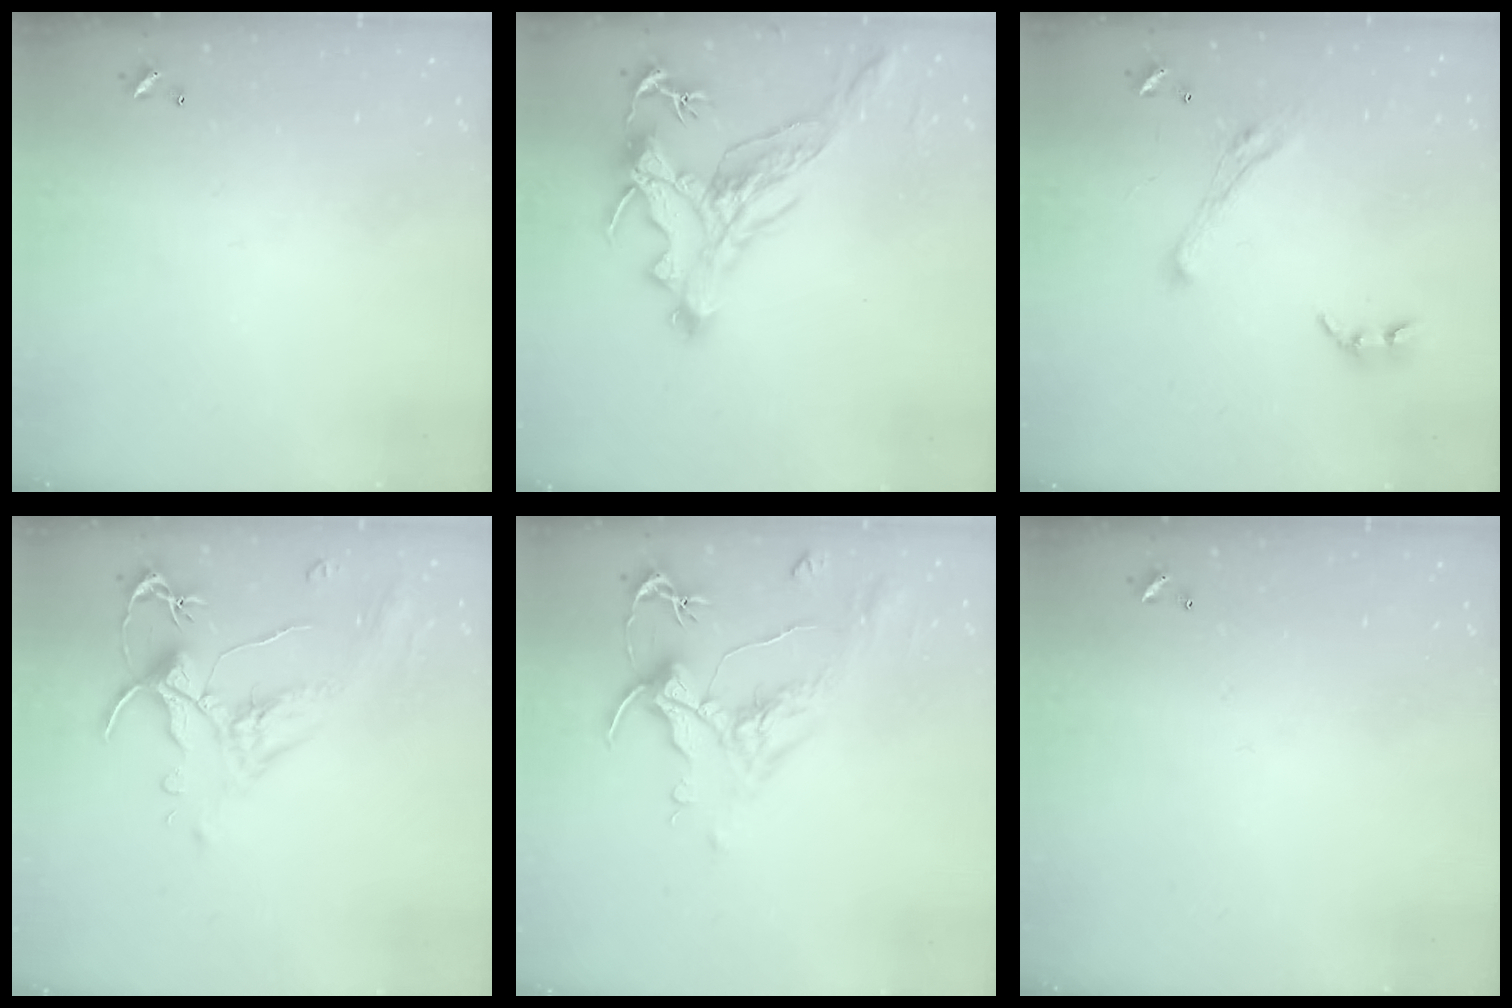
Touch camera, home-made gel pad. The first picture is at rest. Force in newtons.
{"total": 3.9, "press": 3.5, "slide": 1.6}
{"total": 7.0, "press": 6.8, "slide": 1.3}
{"total": 1.5, "press": 1.0, "slide": 1.1}
{"total": 1.6, "press": 0.6, "slide": 1.4}
{"total": 0.0}